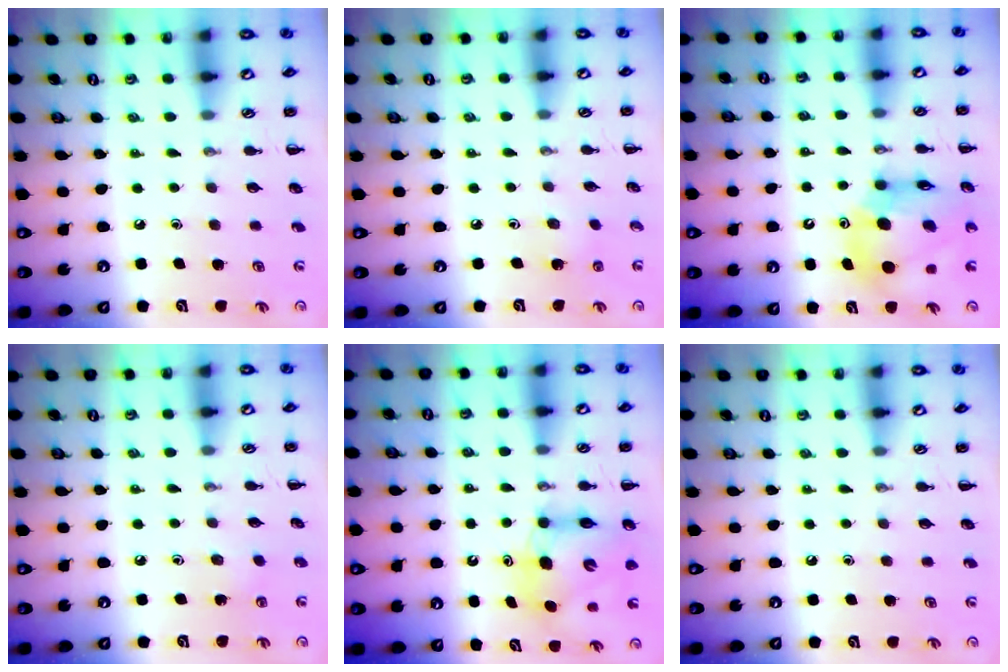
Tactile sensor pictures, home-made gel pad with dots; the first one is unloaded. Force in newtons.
{"total": 1.6, "press": 1.4, "slide": 0.6}
{"total": 13.0, "press": 12.4, "slide": 3.8}
{"total": 1.4, "press": 1.3, "slide": 0.5}
{"total": 8.9, "press": 8.7, "slide": 1.9}
{"total": 0.0}